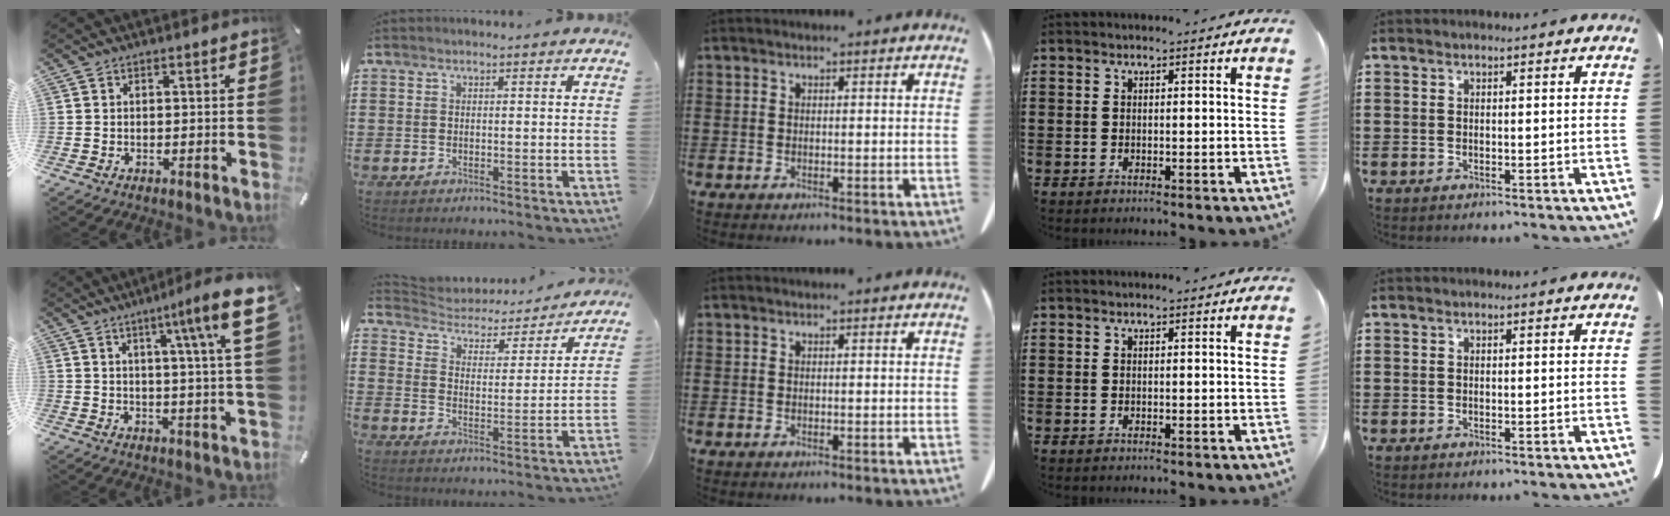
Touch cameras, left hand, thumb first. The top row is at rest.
{"thumb": {"total": 13.5, "force": [6.1, 0.2, 12.1], "torque": [-0.181, -0.035, 0.084]}, "index": {"total": 3.2, "force": [3.0, 1.0, 0.3], "torque": [-0.029, -0.023, 0.044]}}